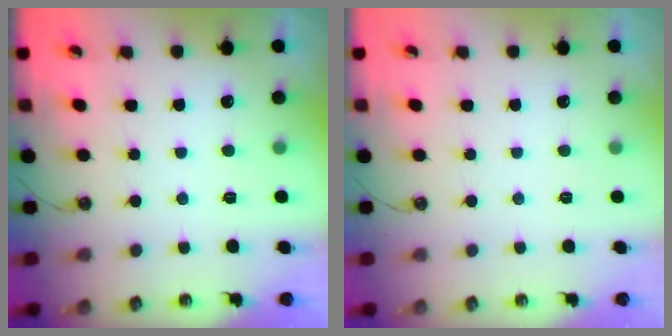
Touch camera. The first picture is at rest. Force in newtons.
{"total": 0.0}